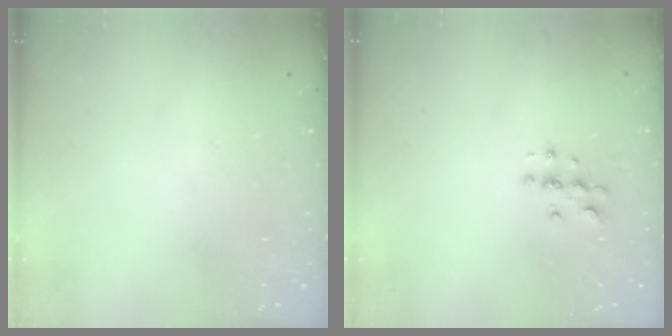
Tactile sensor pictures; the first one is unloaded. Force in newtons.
{"total": 2.8, "press": 2.8, "slide": 0.2}